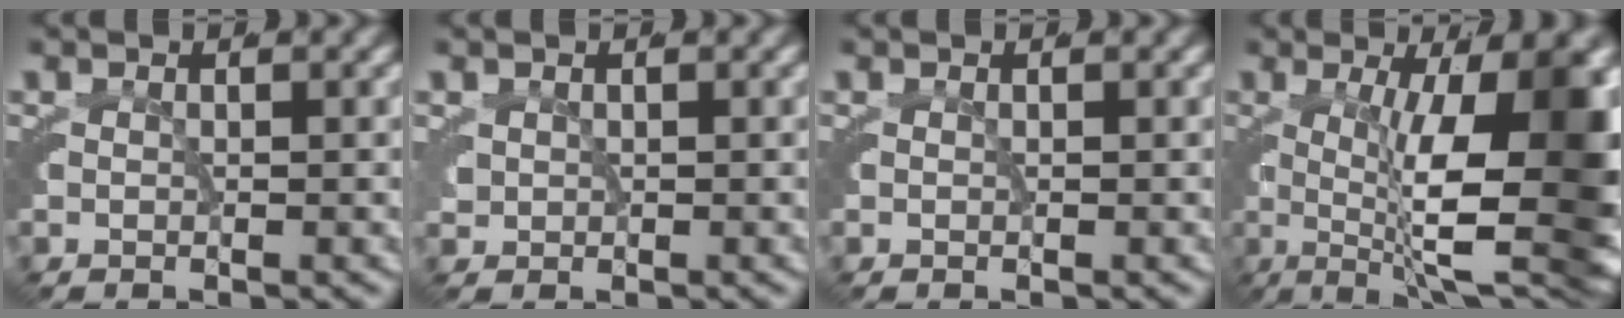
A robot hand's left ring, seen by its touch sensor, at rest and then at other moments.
{"total": 1.2, "force": [0.9, 0.6, 0.4], "torque": [-0.021, -0.004, 0.019]}
{"total": 0.0}
{"total": 13.0, "force": [-1.1, 3.7, 12.4], "torque": [-0.145, -0.023, 0.000]}